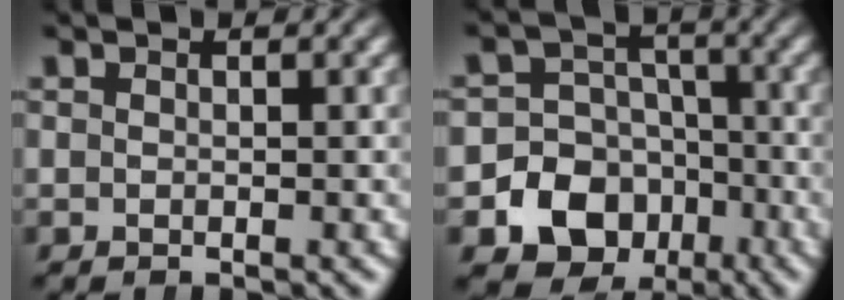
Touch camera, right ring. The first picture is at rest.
{"total": 13.3, "force": [-5.5, 11.5, 4.0], "torque": [-0.089, -0.062, -0.084]}